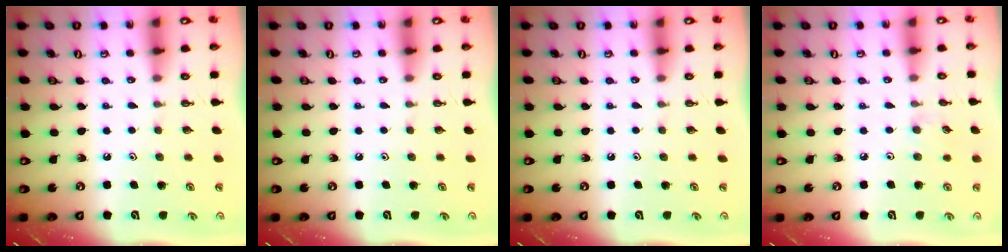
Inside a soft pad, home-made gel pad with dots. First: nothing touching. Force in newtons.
{"total": 0.0}
{"total": 0.0}
{"total": 4.3, "press": 4.3, "slide": 0.6}